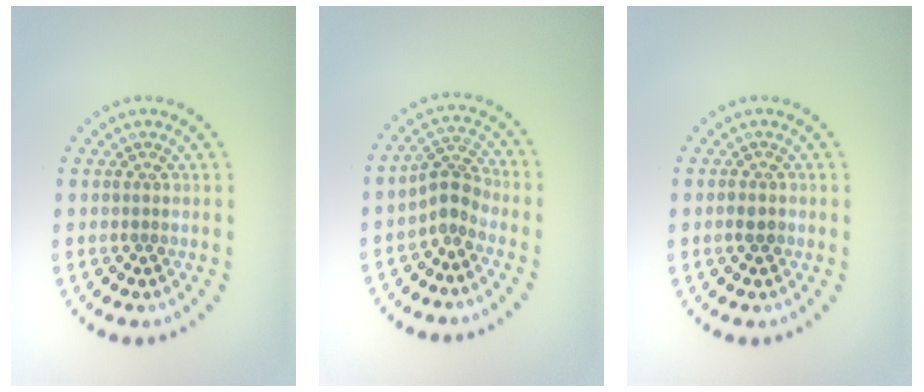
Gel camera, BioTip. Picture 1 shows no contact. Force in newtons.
{"total": 2.3, "press": 1.8, "slide": 1.5}
{"total": 1.1, "press": 1.1, "slide": 0.3}